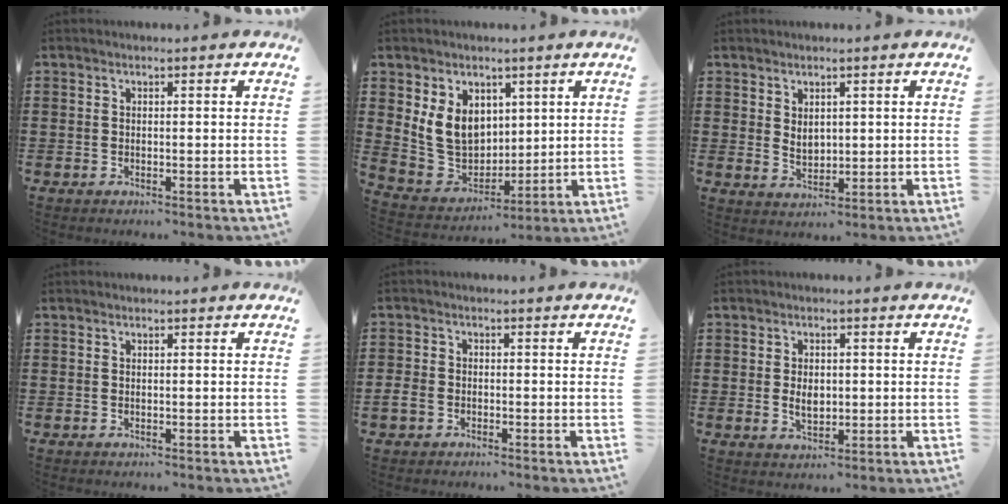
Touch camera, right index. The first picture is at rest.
{"total": 9.5, "force": [2.4, 7.8, 4.8], "torque": [-0.130, 0.005, 0.049]}
{"total": 2.6, "force": [1.1, 1.8, 1.4], "torque": [-0.024, 0.003, 0.020]}
{"total": 0.0}
{"total": 2.3, "force": [-1.3, 1.6, 1.1], "torque": [-0.039, -0.004, -0.028]}
{"total": 3.3, "force": [0.0, 2.1, 2.5], "torque": [-0.043, 0.004, -0.002]}